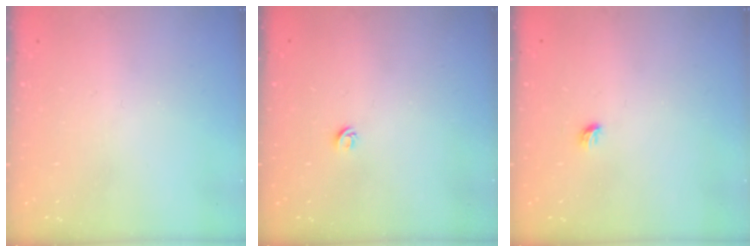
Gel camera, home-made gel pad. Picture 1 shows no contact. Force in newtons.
{"total": 4.3, "press": 4.3, "slide": 0.4}
{"total": 3.6, "press": 3.5, "slide": 1.0}